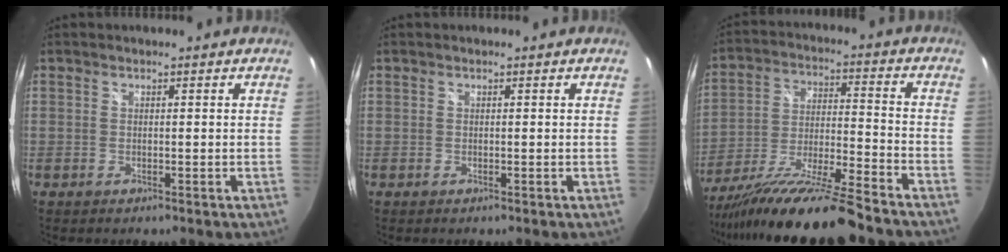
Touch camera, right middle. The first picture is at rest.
{"total": 0.0}
{"total": 19.4, "force": [-16.2, -0.1, 10.7], "torque": [-0.213, -0.045, -0.280]}